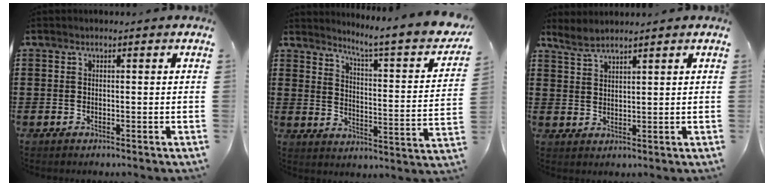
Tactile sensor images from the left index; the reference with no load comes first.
{"total": 5.5, "force": [4.4, -0.6, 3.2], "torque": [-0.075, -0.042, 0.061]}
{"total": 2.2, "force": [2.1, 0.2, 0.7], "torque": [-0.019, 0.001, 0.041]}